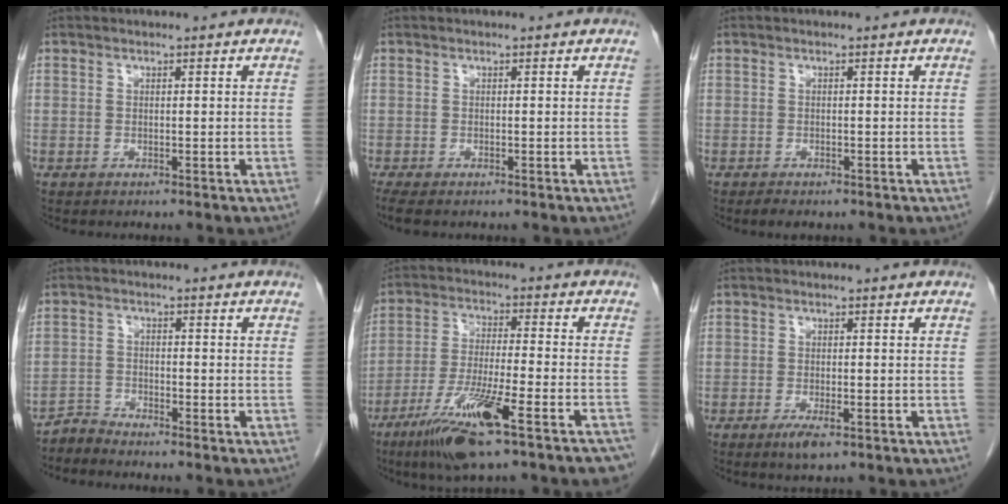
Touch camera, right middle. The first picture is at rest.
{"total": 3.3, "force": [-2.6, 0.9, 1.8], "torque": [-0.032, -0.010, -0.040]}
{"total": 1.5, "force": [-1.1, 0.5, 0.8], "torque": [-0.013, -0.003, -0.015]}
{"total": 2.4, "force": [-2.3, -0.4, -0.7], "torque": [0.022, -0.013, -0.046]}
{"total": 17.4, "force": [-11.0, 1.5, 13.4], "torque": [-0.191, -0.027, -0.186]}
{"total": 2.7, "force": [-1.5, 0.7, 2.2], "torque": [-0.037, -0.002, -0.023]}